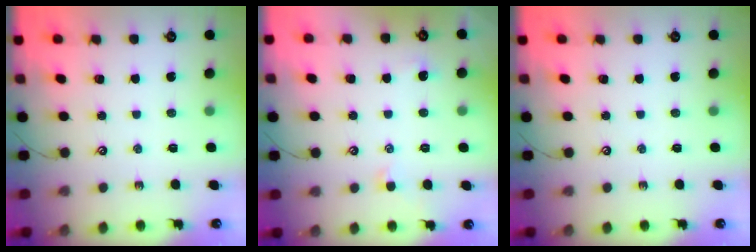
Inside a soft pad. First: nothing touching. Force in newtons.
{"total": 0.8, "press": 0.6, "slide": 0.6}
{"total": 0.0}